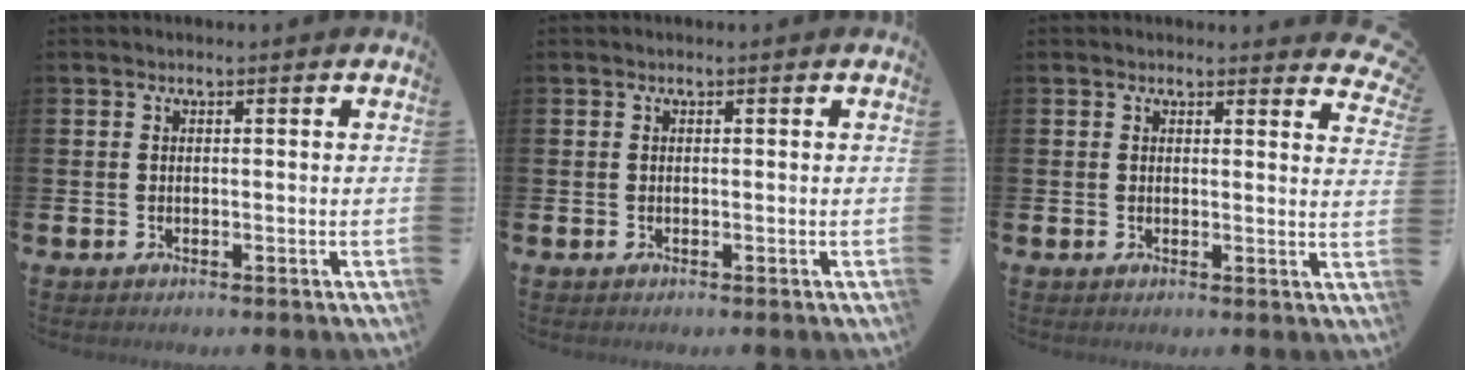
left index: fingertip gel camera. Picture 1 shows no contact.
{"total": 0.0}
{"total": 2.1, "force": [2.1, 0.5, 0.2], "torque": [0.013, -0.014, 0.033]}